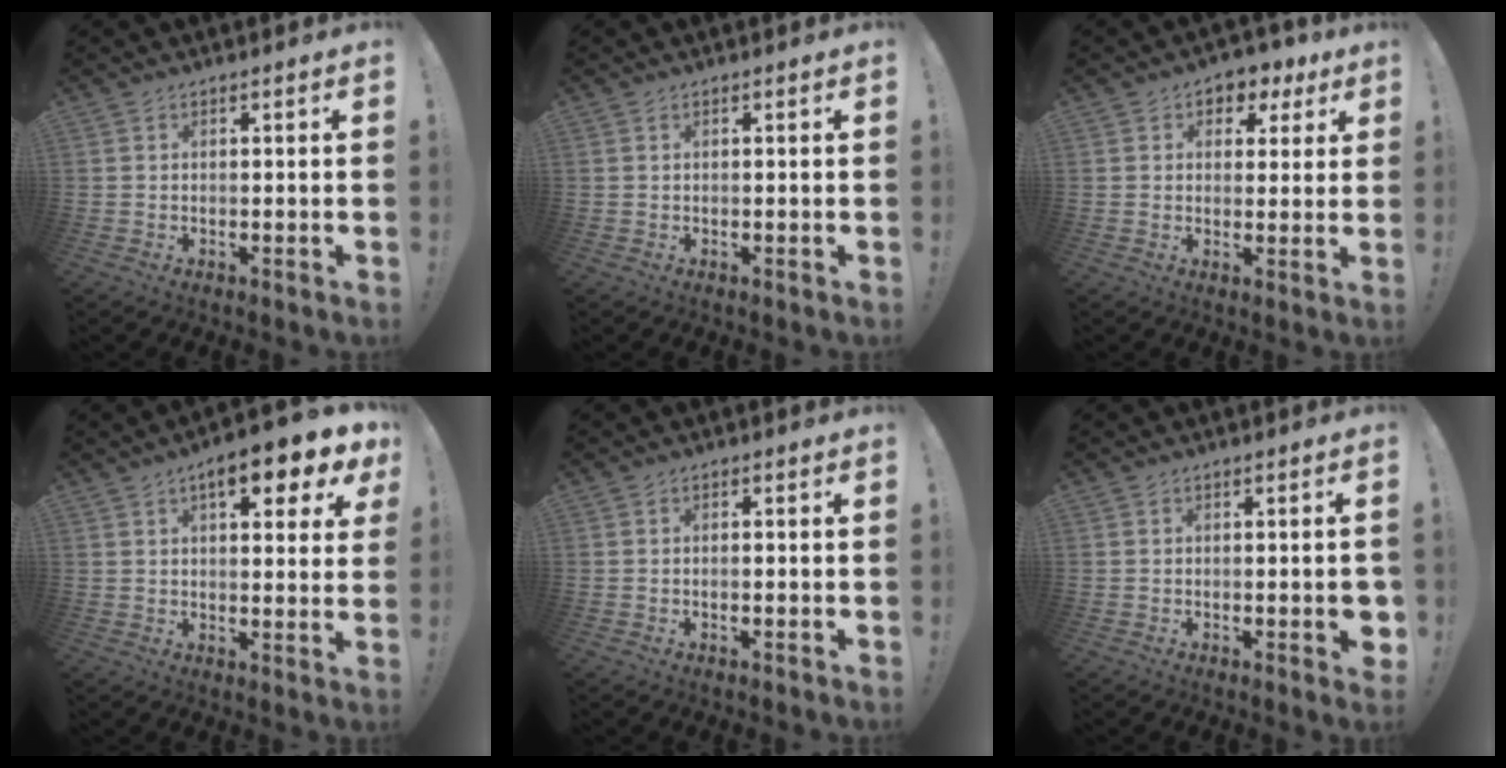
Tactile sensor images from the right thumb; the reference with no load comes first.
{"total": 0.0}
{"total": 5.1, "force": [2.0, 4.3, 1.8], "torque": [-0.015, -0.011, 0.036]}
{"total": 10.6, "force": [5.5, 3.6, 8.4], "torque": [-0.101, -0.027, 0.085]}
{"total": 0.9, "force": [-0.5, 0.0, 0.8], "torque": [-0.015, 0.000, -0.010]}
{"total": 3.5, "force": [-0.5, 0.8, 3.4], "torque": [-0.042, -0.003, -0.006]}